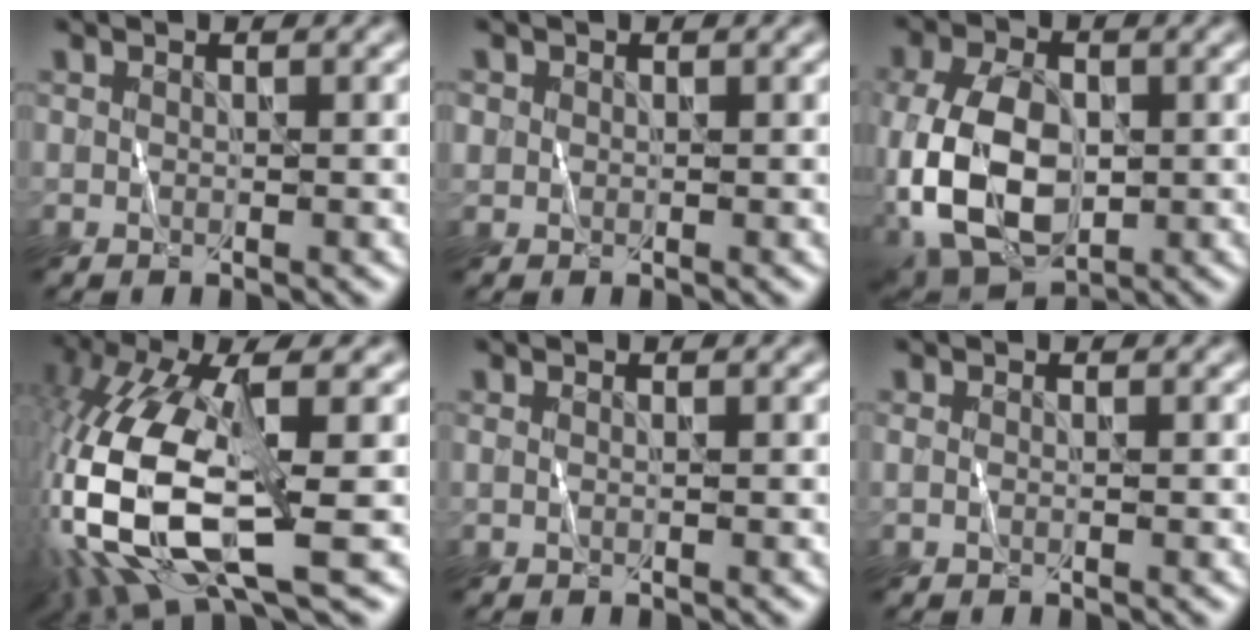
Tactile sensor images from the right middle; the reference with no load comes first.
{"total": 0.8, "force": [0.1, 0.7, -0.1], "torque": [0.011, -0.001, -0.001]}
{"total": 10.1, "force": [-1.7, 6.3, 7.7], "torque": [-0.172, -0.004, -0.041]}
{"total": 13.4, "force": [-2.9, 5.2, 12.0], "torque": [-0.277, -0.010, -0.059]}
{"total": 0.0}
{"total": 0.0}